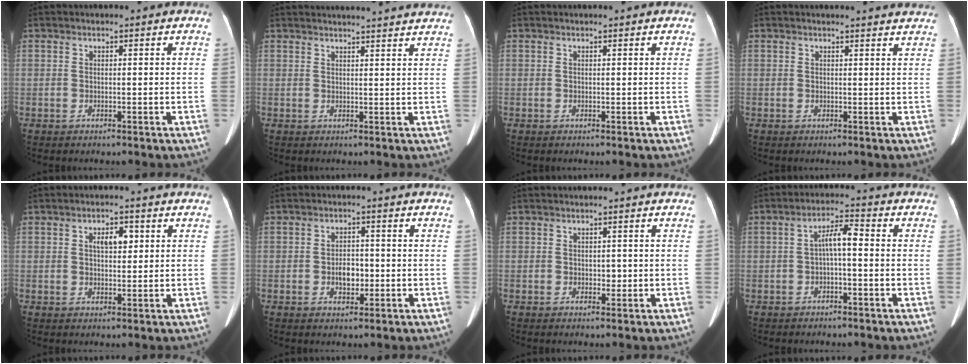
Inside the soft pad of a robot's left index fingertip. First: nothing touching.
{"total": 14.8, "force": [14.2, 0.4, 4.1], "torque": [-0.052, 0.014, 0.168]}
{"total": 0.0}
{"total": 3.8, "force": [3.8, 0.0, 0.6], "torque": [-0.009, -0.005, 0.027]}
{"total": 3.5, "force": [1.2, 1.5, 2.9], "torque": [-0.052, 0.006, 0.020]}
{"total": 3.3, "force": [-0.7, 2.1, 2.5], "torque": [-0.041, 0.006, -0.009]}
{"total": 1.2, "force": [-0.1, 0.9, 0.8], "torque": [-0.010, 0.000, 0.002]}
{"total": 4.4, "force": [-0.3, 0.8, 4.3], "torque": [-0.077, 0.017, -0.005]}